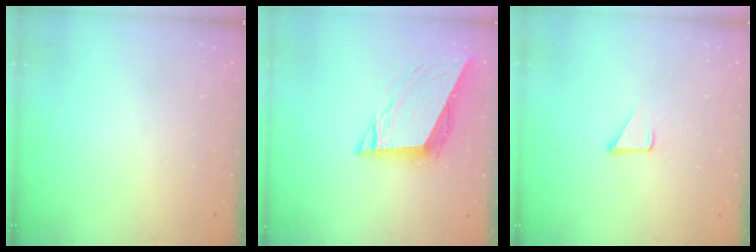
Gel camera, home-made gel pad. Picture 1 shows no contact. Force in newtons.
{"total": 10.9, "press": 10.3, "slide": 3.4}
{"total": 1.9, "press": 1.9, "slide": 0.1}